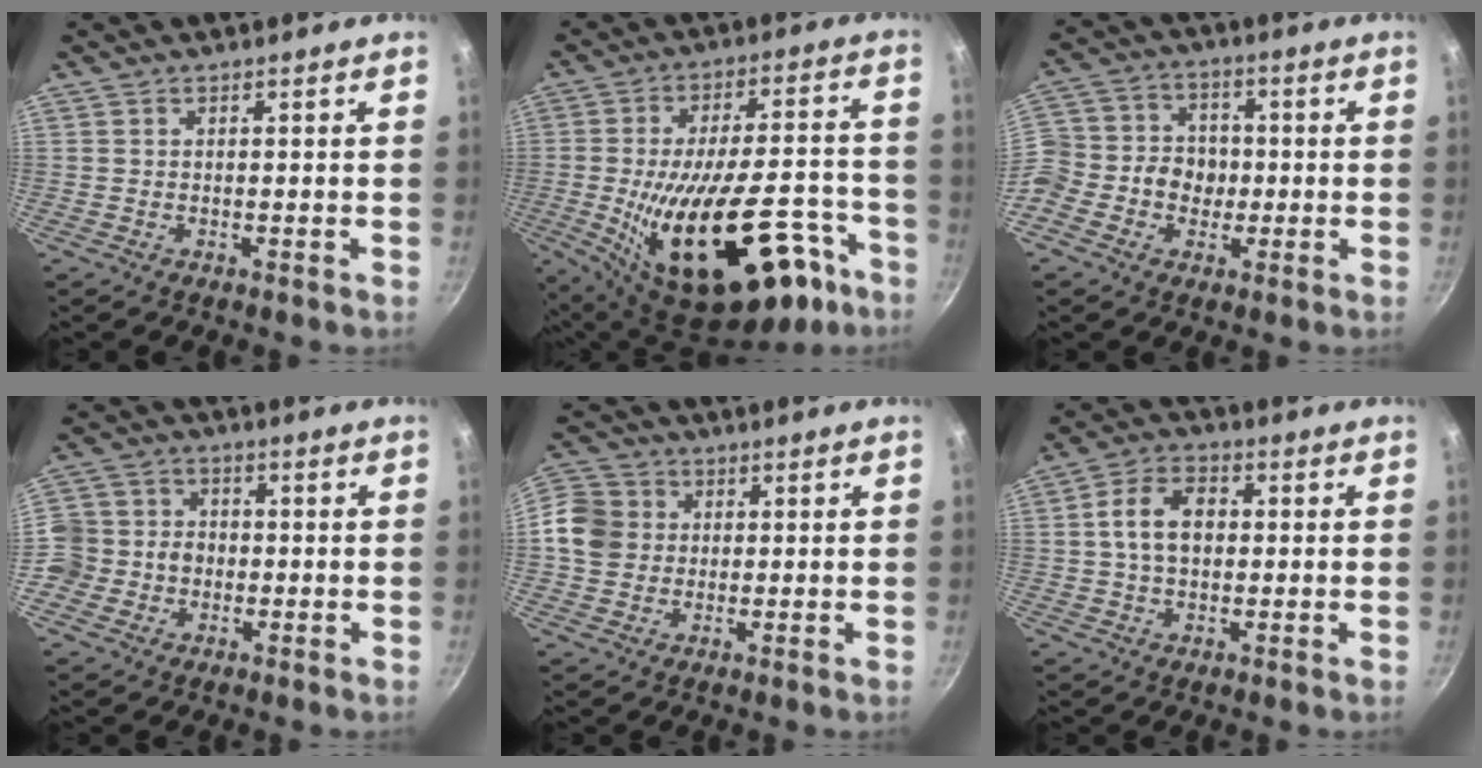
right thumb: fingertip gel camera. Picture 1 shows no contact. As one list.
[{"total": 28.8, "force": [-11.8, 13.4, 22.5], "torque": [-0.308, 0.042, -0.154]}, {"total": 12.7, "force": [-2.8, 11.1, 5.5], "torque": [-0.085, 0.035, -0.067]}, {"total": 9.9, "force": [-2.2, 8.9, 3.7], "torque": [-0.043, 0.028, -0.054]}, {"total": 10.1, "force": [0.7, 9.0, 4.4], "torque": [-0.062, 0.014, -0.003]}, {"total": 8.5, "force": [0.6, 5.9, 6.1], "torque": [-0.091, 0.020, 0.002]}]